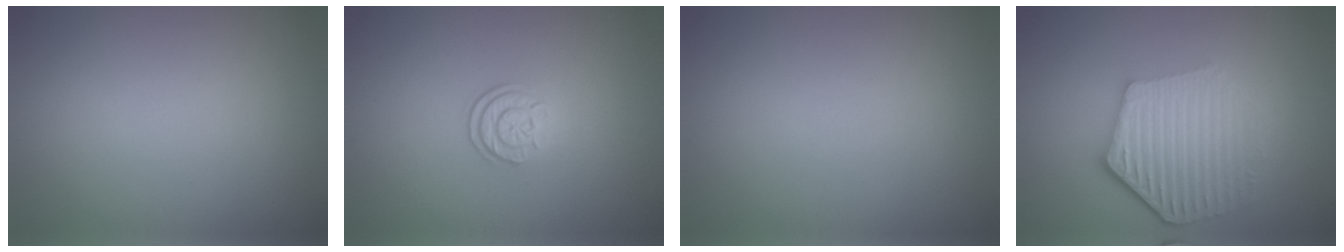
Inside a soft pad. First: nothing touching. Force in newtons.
{"total": 2.4, "press": 1.8, "slide": 1.5}
{"total": 0.0}
{"total": 6.1, "press": 4.6, "slide": 4.0}